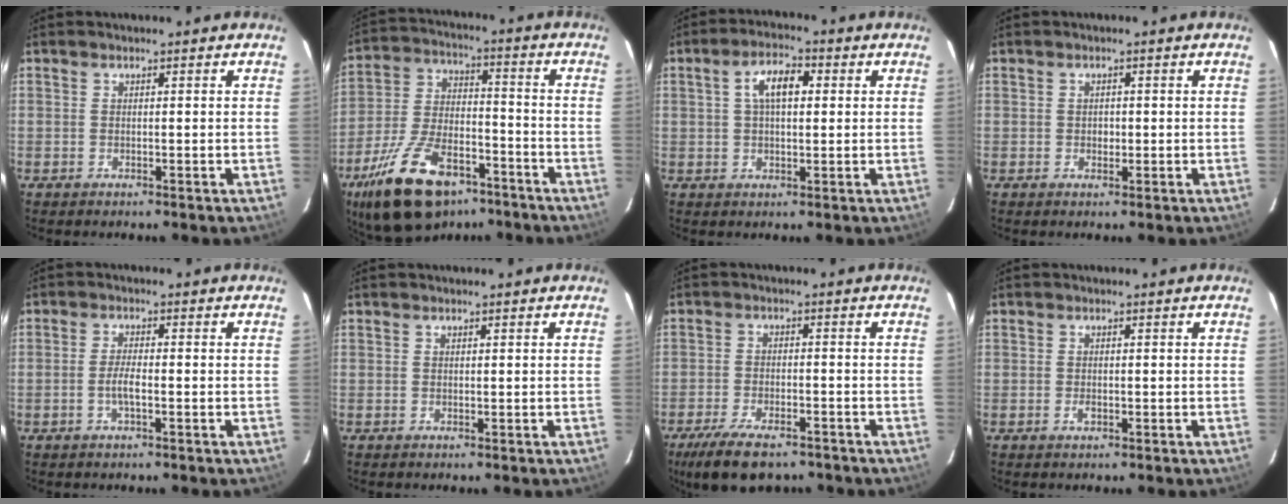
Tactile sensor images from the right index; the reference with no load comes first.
{"total": 20.6, "force": [-13.3, 9.8, 12.3], "torque": [-0.248, -0.010, -0.222]}
{"total": 6.3, "force": [1.5, 3.0, 5.3], "torque": [-0.096, 0.018, 0.027]}
{"total": 1.3, "force": [-0.1, 1.3, 0.5], "torque": [-0.006, 0.002, -0.002]}
{"total": 2.9, "force": [-1.1, 0.5, 2.7], "torque": [-0.055, 0.000, -0.022]}
{"total": 0.0}
{"total": 11.8, "force": [-8.7, 4.5, 6.6], "torque": [-0.149, -0.024, -0.144]}
{"total": 1.2, "force": [-0.5, 0.7, 0.8], "torque": [-0.014, 0.000, -0.009]}